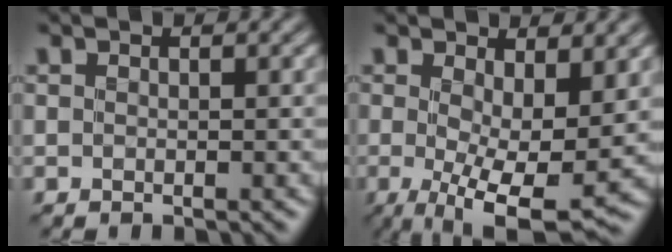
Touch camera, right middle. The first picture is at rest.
{"total": 8.7, "force": [-0.4, 3.0, 8.2], "torque": [-0.135, -0.019, -0.002]}